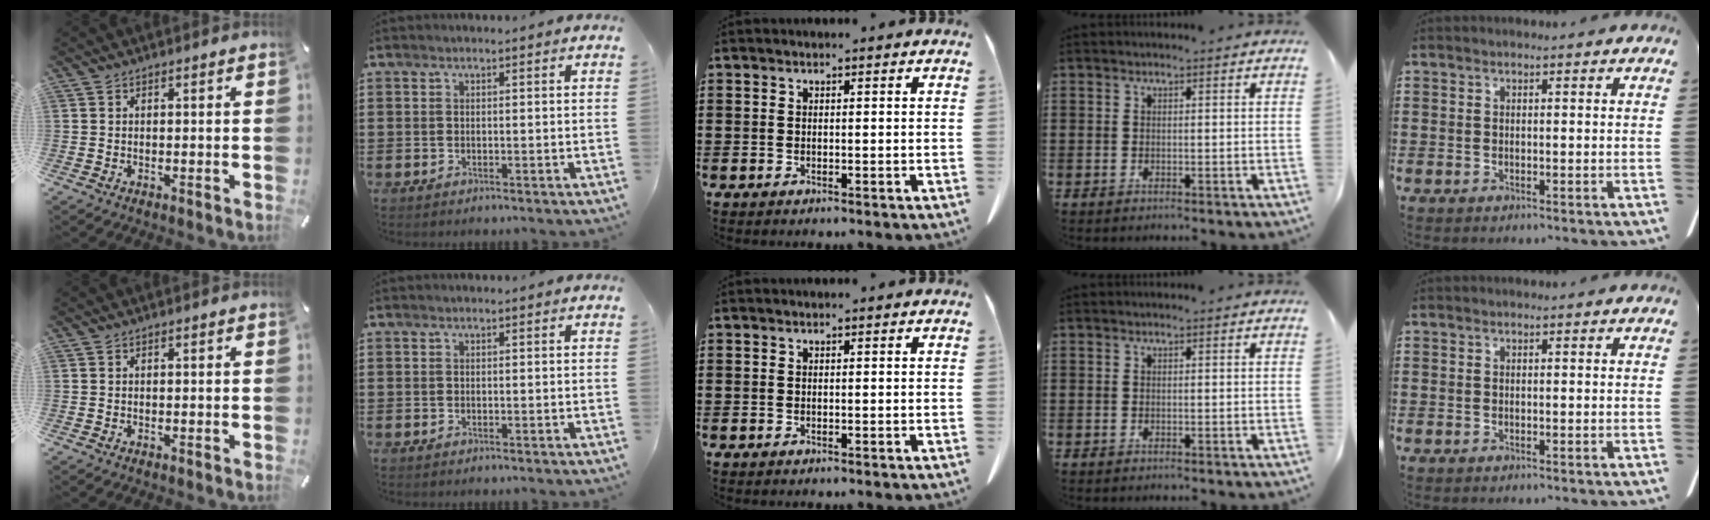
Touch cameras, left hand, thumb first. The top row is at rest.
{}